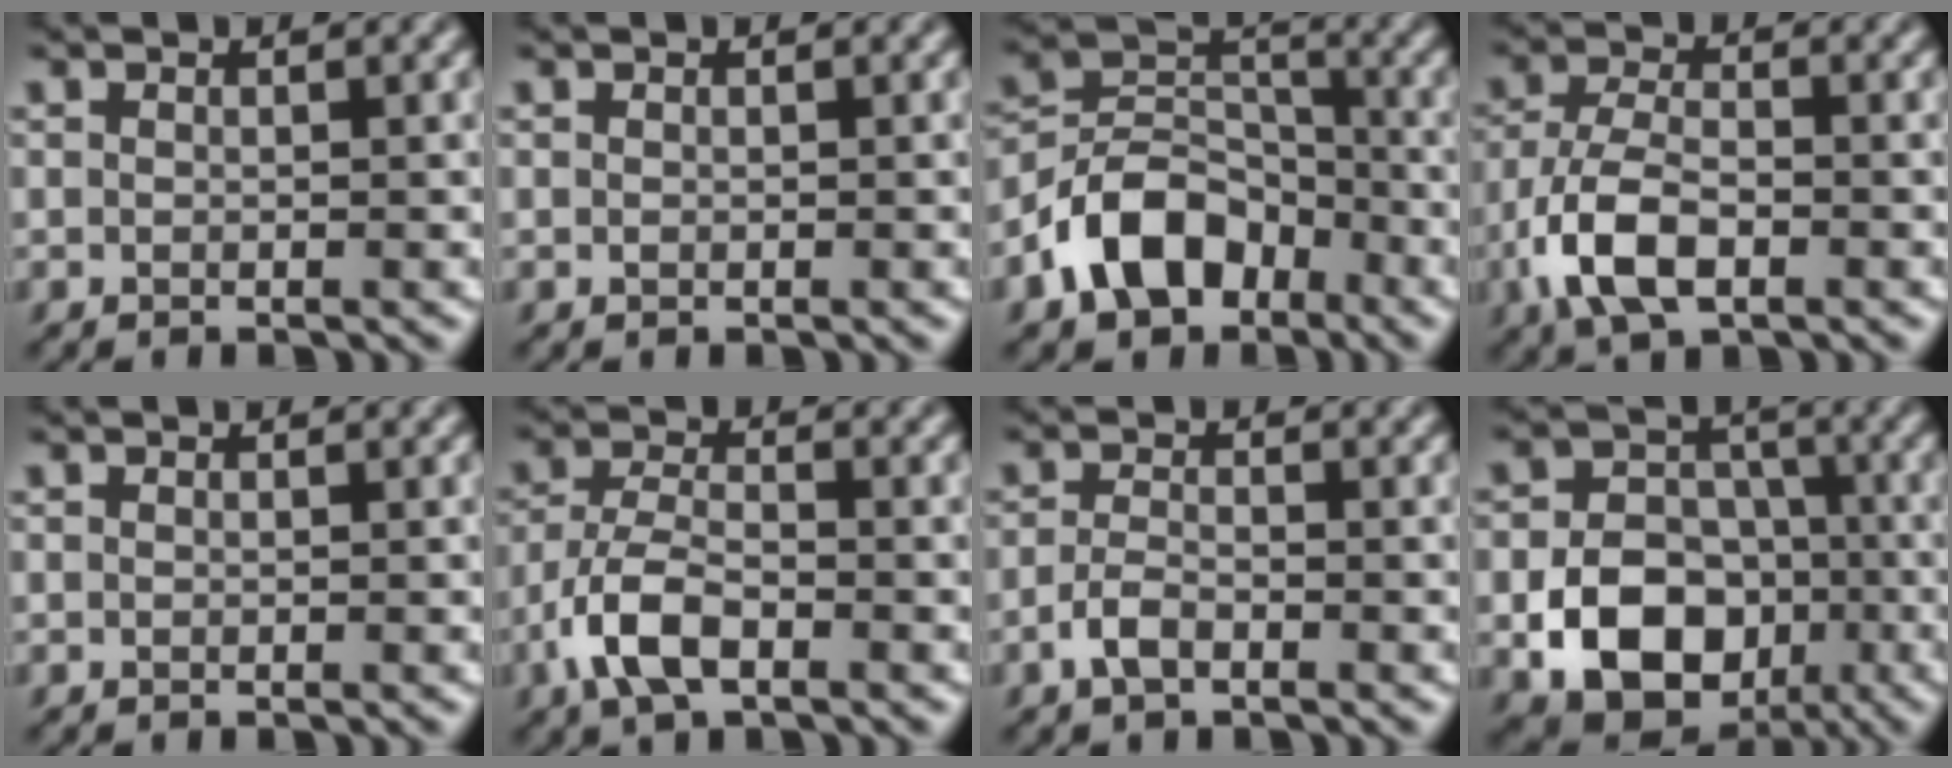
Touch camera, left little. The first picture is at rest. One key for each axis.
{"total": 0.0}
{"total": 7.5, "fx": -4.3, "fy": 4.9, "fz": 3.7, "tx": -0.061, "ty": 0.002, "tz": -0.094}
{"total": 5.9, "fx": -2.7, "fy": 2.8, "fz": 4.4, "tx": -0.092, "ty": -0.004, "tz": -0.059}
{"total": 0.0}
{"total": 4.8, "fx": -2.6, "fy": 2.1, "fz": 3.6, "tx": -0.074, "ty": 0.001, "tz": -0.057}
{"total": 2.1, "fx": -1.3, "fy": 0.9, "fz": 1.4, "tx": -0.029, "ty": 0.003, "tz": -0.030}
{"total": 10.0, "fx": -3.3, "fy": 7.7, "fz": 5.4, "tx": -0.074, "ty": -0.015, "tz": -0.081}